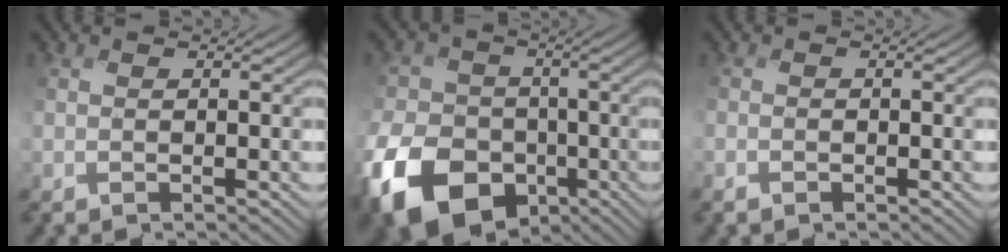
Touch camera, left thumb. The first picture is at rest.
{"total": 15.4, "force": [-6.7, 11.4, 7.9], "torque": [-0.208, -0.044, -0.128]}
{"total": 1.1, "force": [-0.8, 0.6, 0.4], "torque": [-0.010, -0.003, -0.016]}